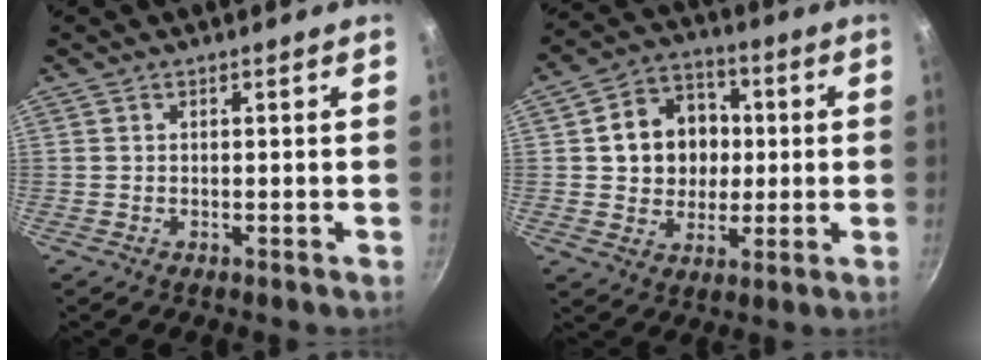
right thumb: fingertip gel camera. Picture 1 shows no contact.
{"total": 13.1, "force": [1.4, 11.2, 6.7], "torque": [-0.072, 0.016, 0.021]}